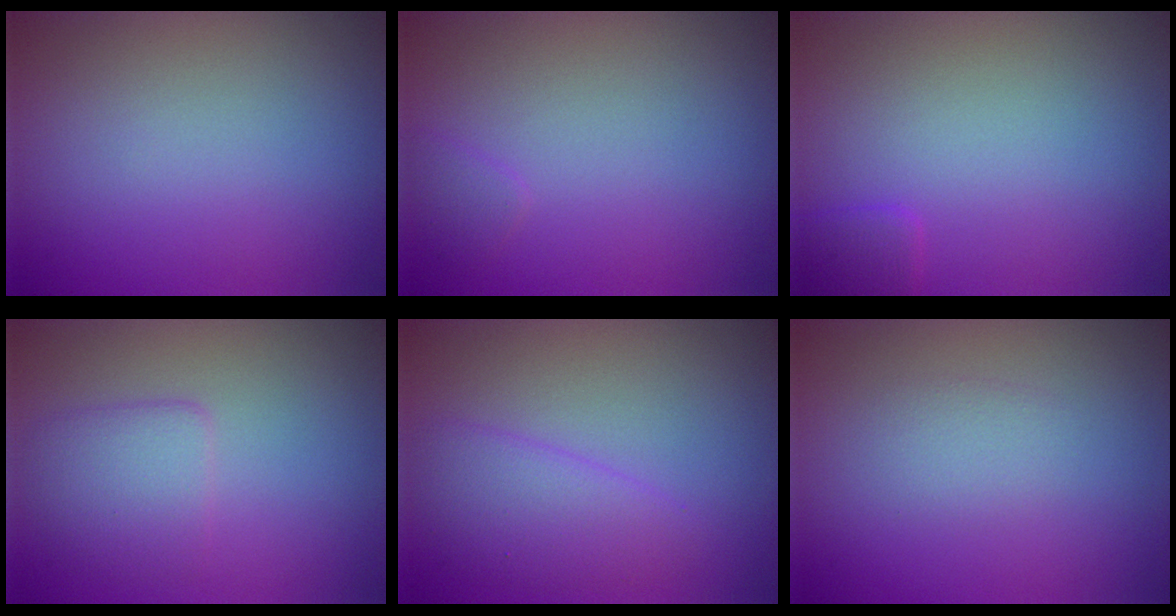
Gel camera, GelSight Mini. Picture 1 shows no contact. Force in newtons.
{"total": 0.8, "press": 0.8, "slide": 0.1}
{"total": 1.5, "press": 1.5, "slide": 0.1}
{"total": 2.5, "press": 2.5, "slide": 0.1}
{"total": 2.8, "press": 2.8, "slide": 0.2}
{"total": 1.1, "press": 1.1, "slide": 0.1}